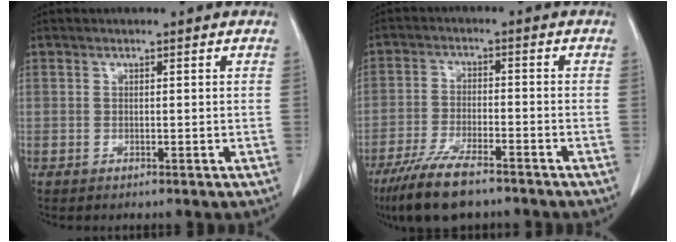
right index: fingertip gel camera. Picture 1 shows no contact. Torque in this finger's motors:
{"motor_torque": [0.64, -0.60, 0.28, 0.14]}